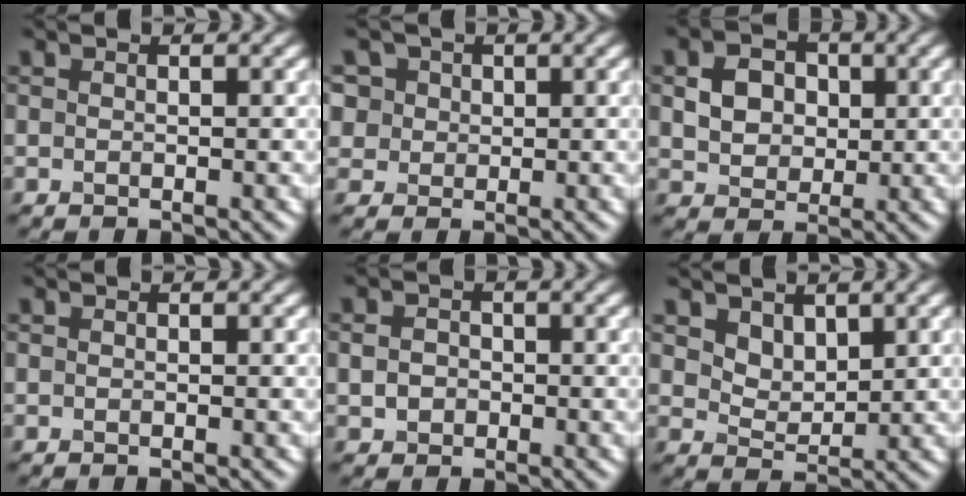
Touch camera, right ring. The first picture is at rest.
{"total": 5.4, "force": [2.6, 4.4, 2.0], "torque": [-0.040, 0.015, 0.032]}
{"total": 3.8, "force": [0.6, 3.1, 2.1], "torque": [-0.044, 0.002, 0.010]}
{"total": 0.0}
{"total": 1.7, "force": [-0.3, 1.6, 0.7], "torque": [-0.012, -0.001, -0.009]}
{"total": 2.4, "force": [1.6, 1.5, 1.1], "torque": [-0.029, -0.014, 0.031]}